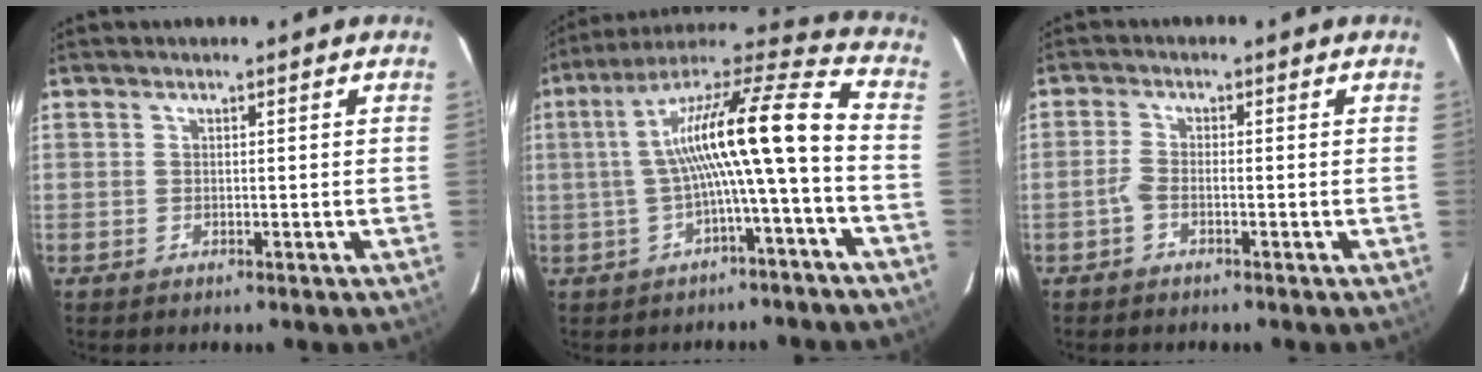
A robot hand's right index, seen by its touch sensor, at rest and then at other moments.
{"total": 17.1, "force": [-2.2, 0.9, 16.9], "torque": [-0.296, 0.020, -0.041]}
{"total": 1.8, "force": [-1.1, 0.5, 1.3], "torque": [-0.036, 0.004, -0.027]}